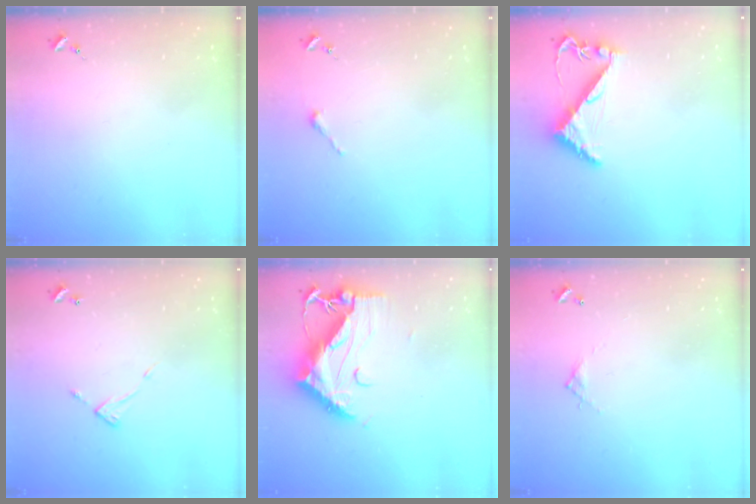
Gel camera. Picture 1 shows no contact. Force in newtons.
{"total": 2.5, "press": 2.5, "slide": 0.2}
{"total": 7.9, "press": 7.9, "slide": 0.8}
{"total": 5.1, "press": 5.1, "slide": 0.4}
{"total": 17.0, "press": 17.0, "slide": 1.4}
{"total": 4.2, "press": 4.2, "slide": 0.2}